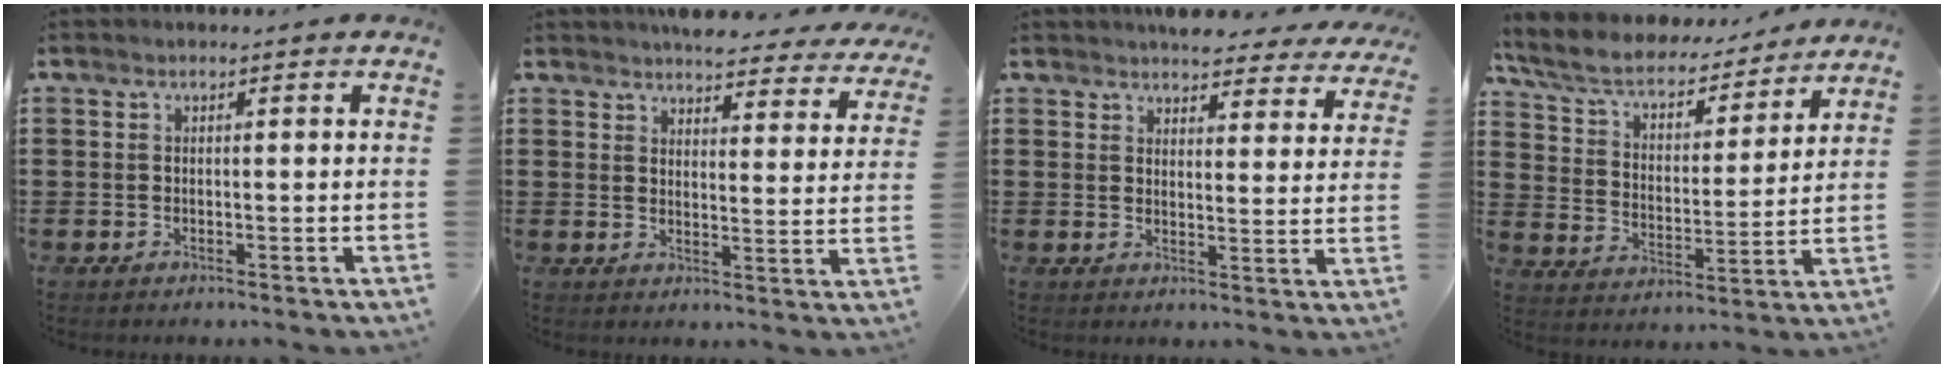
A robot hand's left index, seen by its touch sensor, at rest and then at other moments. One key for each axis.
{"total": 4.7, "fx": 4.6, "fy": 0.4, "fz": 0.7, "tx": -0.017, "ty": -0.029, "tz": 0.081}
{"total": 4.5, "fx": 4.4, "fy": 0.7, "fz": 0.7, "tx": -0.015, "ty": -0.023, "tz": 0.078}
{"total": 6.6, "fx": 5.6, "fy": 2.0, "fz": 2.9, "tx": -0.081, "ty": -0.036, "tz": 0.093}